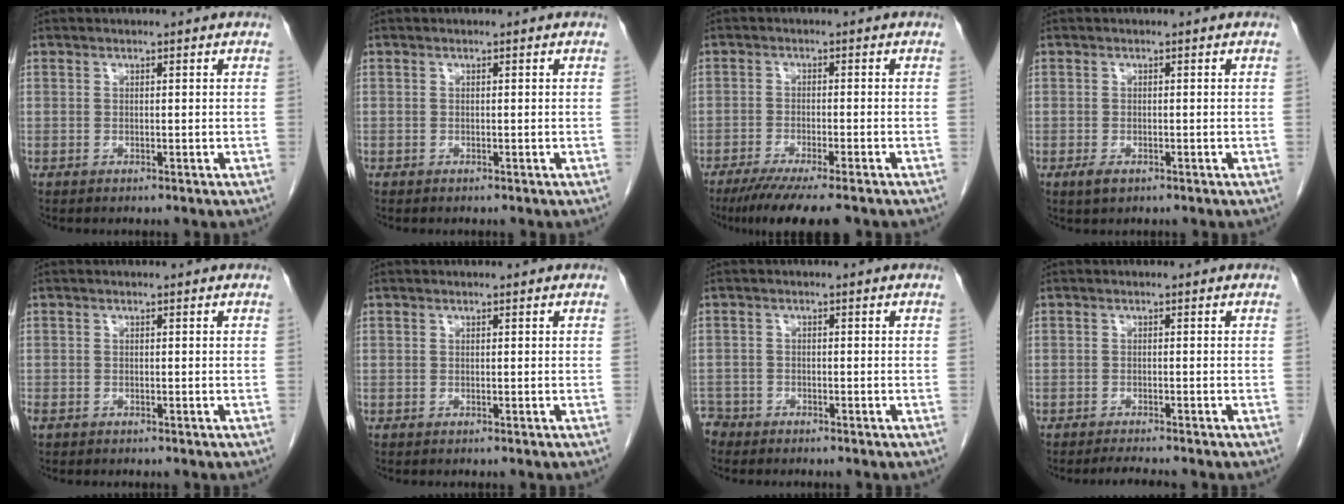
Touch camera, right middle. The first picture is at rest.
{"total": 0.0}
{"total": 9.6, "force": [-7.7, 0.6, 5.6], "torque": [-0.079, -0.021, -0.119]}
{"total": 1.7, "force": [-0.9, 0.8, 1.2], "torque": [-0.025, -0.001, -0.010]}
{"total": 0.8, "force": [-0.5, 0.5, 0.4], "torque": [-0.012, -0.002, -0.007]}
{"total": 0.0}
{"total": 2.5, "force": [-2.3, 1.0, -0.4], "torque": [0.005, -0.001, -0.045]}
{"total": 2.7, "force": [-2.5, 0.0, 1.0], "torque": [-0.020, -0.010, -0.038]}